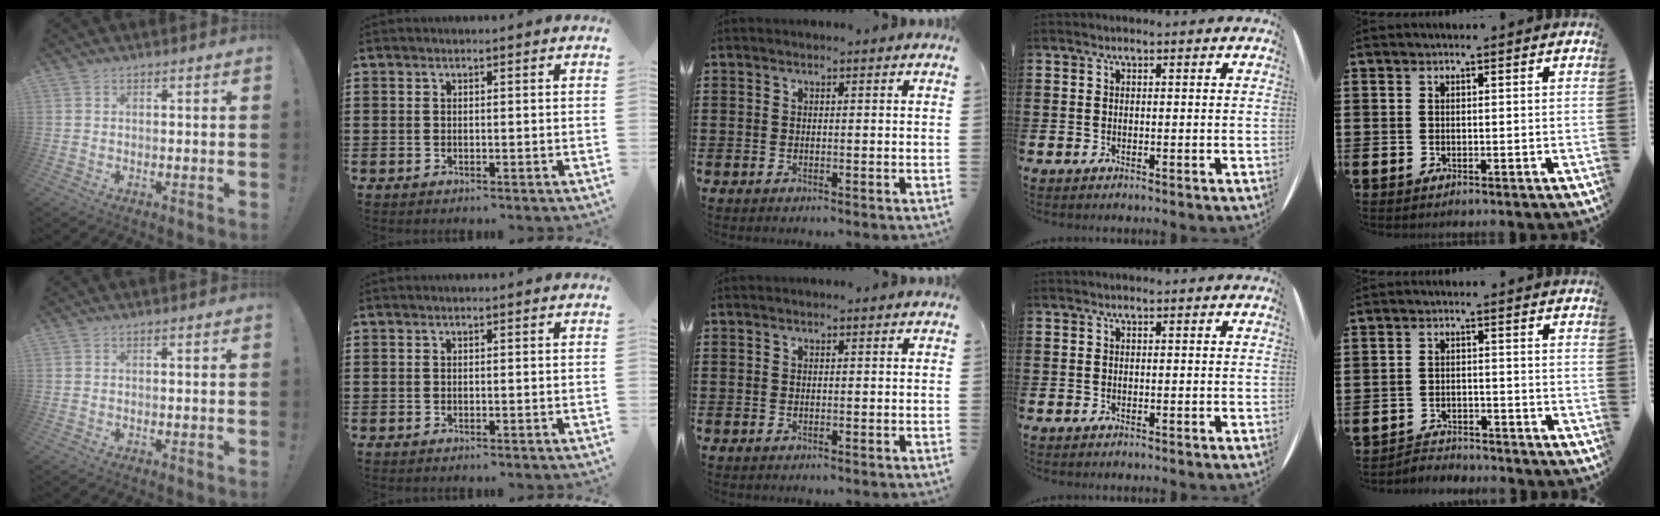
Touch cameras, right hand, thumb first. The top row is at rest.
{"little": {"total": 2.5, "force": [-2.5, 0.3, -0.3], "torque": [-0.003, 0.002, -0.056]}}